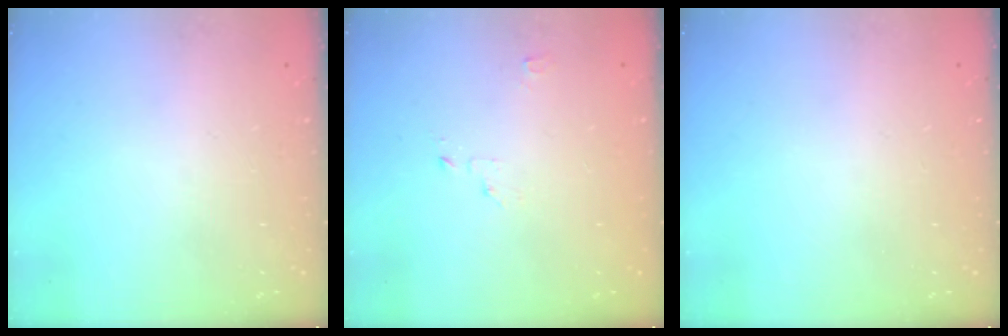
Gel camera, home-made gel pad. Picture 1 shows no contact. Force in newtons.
{"total": 2.1, "press": 2.1, "slide": 0.2}
{"total": 0.0}